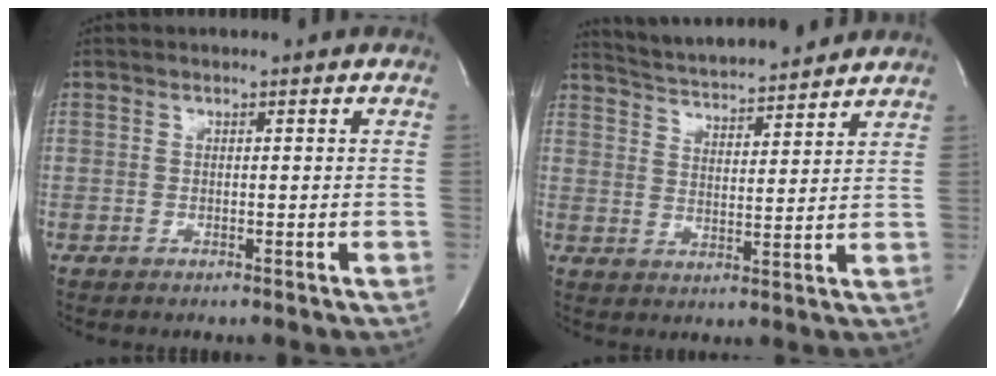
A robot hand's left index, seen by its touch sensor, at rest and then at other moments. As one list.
[{"total": 13.2, "force": [12.5, 1.2, 4.1], "torque": [-0.076, 0.011, 0.192]}]